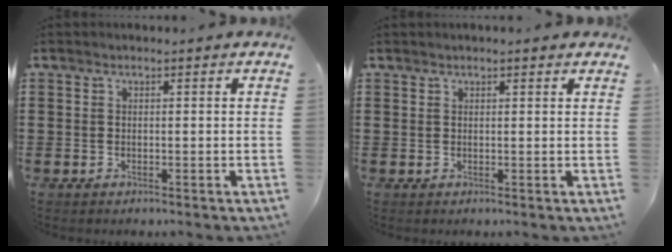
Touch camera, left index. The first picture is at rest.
{"total": 1.0, "force": [0.8, 0.0, 0.5], "torque": [-0.011, 0.001, 0.016]}